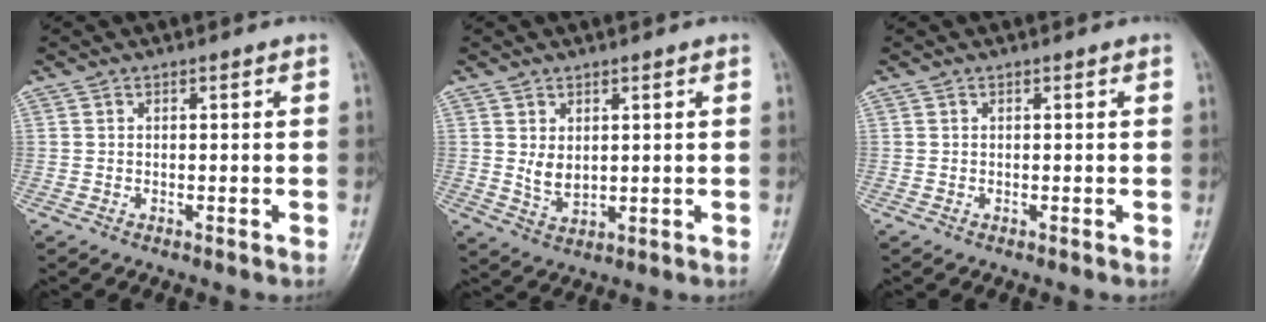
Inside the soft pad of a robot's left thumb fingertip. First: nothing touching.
{"total": 4.1, "force": [1.1, 2.6, 3.0], "torque": [-0.045, -0.016, 0.029]}
{"total": 0.0}